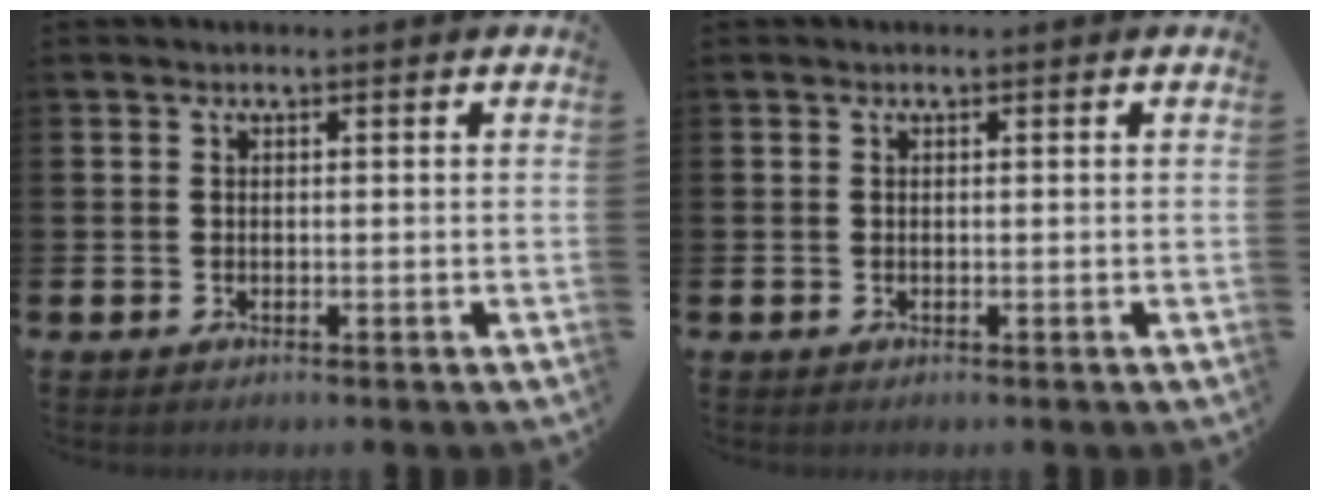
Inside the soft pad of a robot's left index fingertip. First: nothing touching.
{"total": 0.0}